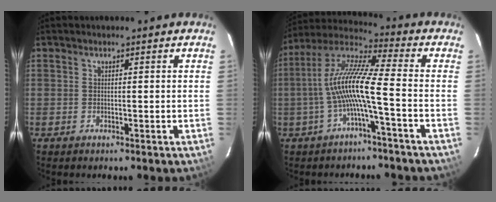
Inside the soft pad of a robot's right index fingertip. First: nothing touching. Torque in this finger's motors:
{"motor_torque": [1.67, -0.47, 1.05, 0.21]}